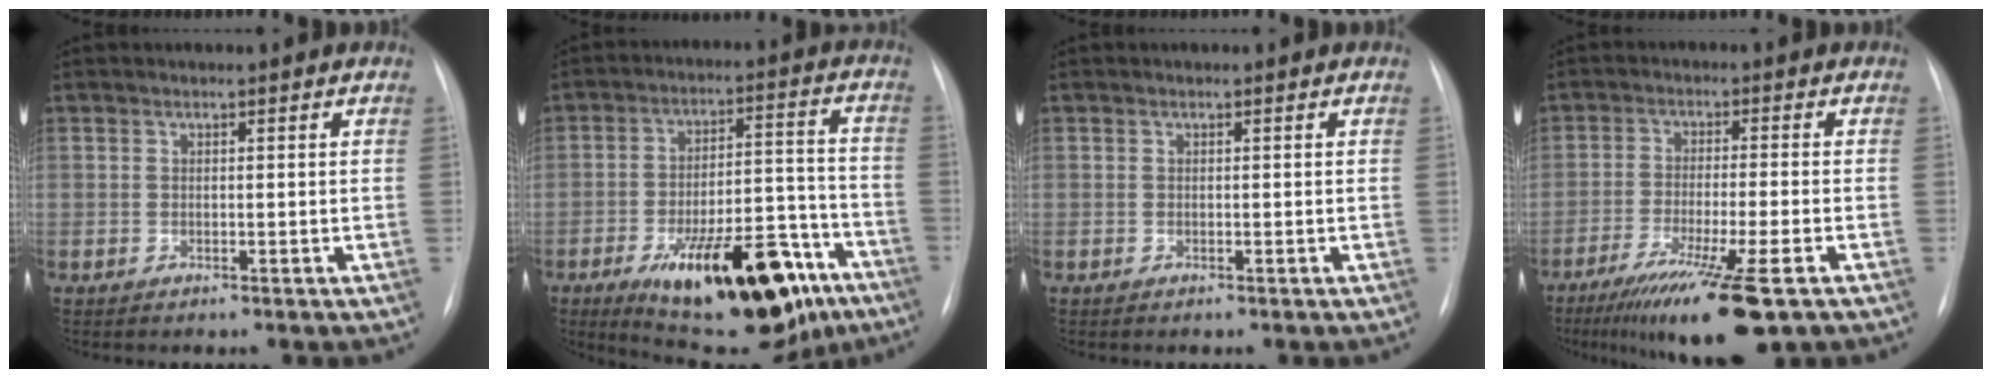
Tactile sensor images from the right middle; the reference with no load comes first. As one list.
[{"total": 22.3, "force": [-12.6, 7.7, 16.7], "torque": [-0.192, 0.023, -0.177]}, {"total": 0.0}, {"total": 13.2, "force": [-8.1, 0.5, 10.4], "torque": [-0.174, -0.040, -0.131]}]